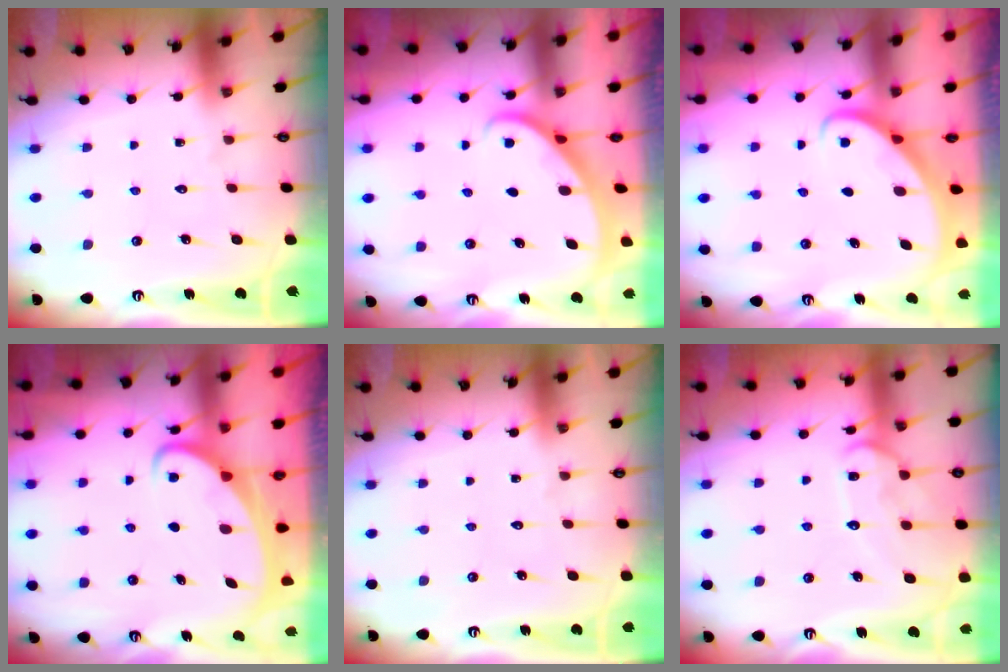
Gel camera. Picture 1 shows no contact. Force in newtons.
{"total": 2.2, "press": 2.2, "slide": 0.1}
{"total": 2.7, "press": 2.7, "slide": 0.2}
{"total": 2.8, "press": 2.7, "slide": 0.3}
{"total": 0.0}
{"total": 12.5, "press": 12.4, "slide": 1.0}